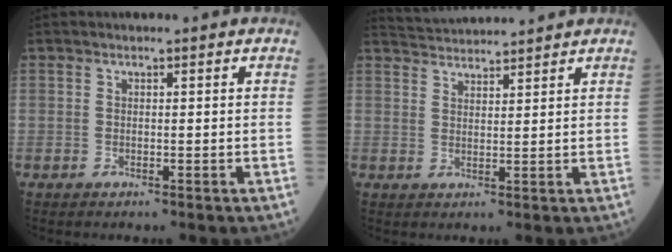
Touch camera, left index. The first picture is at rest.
{"total": 6.1, "force": [6.1, -0.4, 0.7], "torque": [-0.022, 0.031, 0.102]}